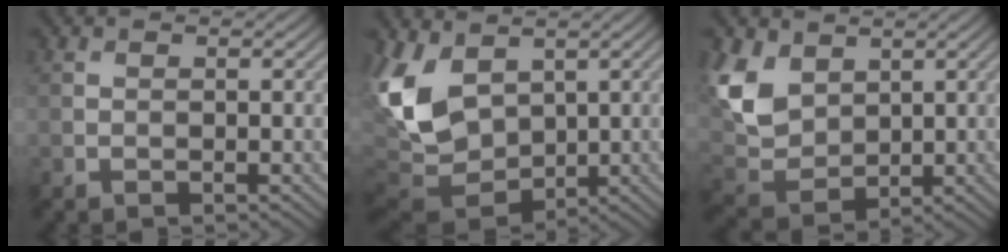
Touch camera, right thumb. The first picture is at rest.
{"total": 11.7, "force": [2.7, 8.1, 7.9], "torque": [-0.223, -0.003, 0.045]}
{"total": 9.1, "force": [3.6, 6.3, 5.4], "torque": [-0.159, 0.000, 0.077]}